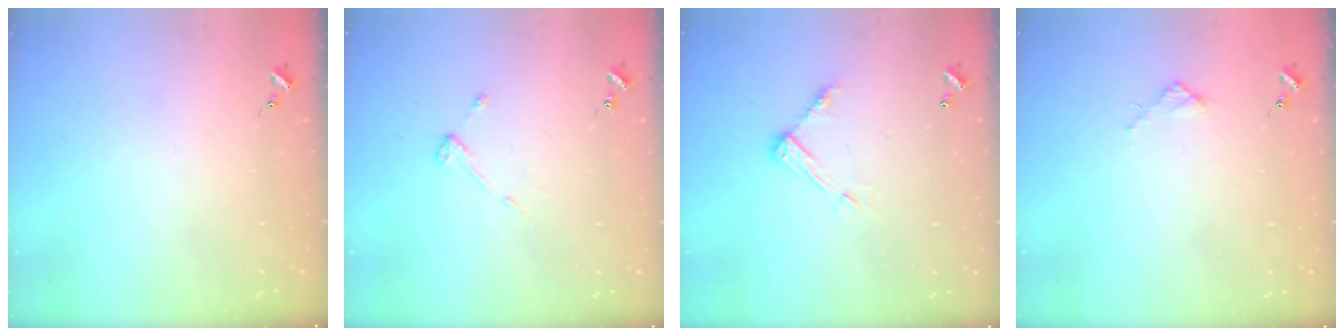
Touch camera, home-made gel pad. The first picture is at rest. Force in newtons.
{"total": 4.2, "press": 4.2, "slide": 0.4}
{"total": 9.2, "press": 9.2, "slide": 0.1}
{"total": 2.7, "press": 2.7, "slide": 0.3}